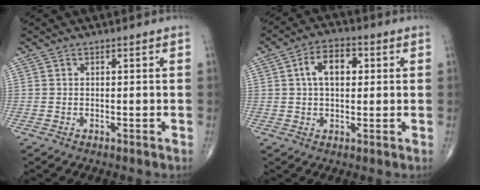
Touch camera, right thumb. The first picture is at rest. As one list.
[{"total": 7.9, "force": [1.7, 4.7, 6.1], "torque": [-0.093, 0.014, 0.023]}]